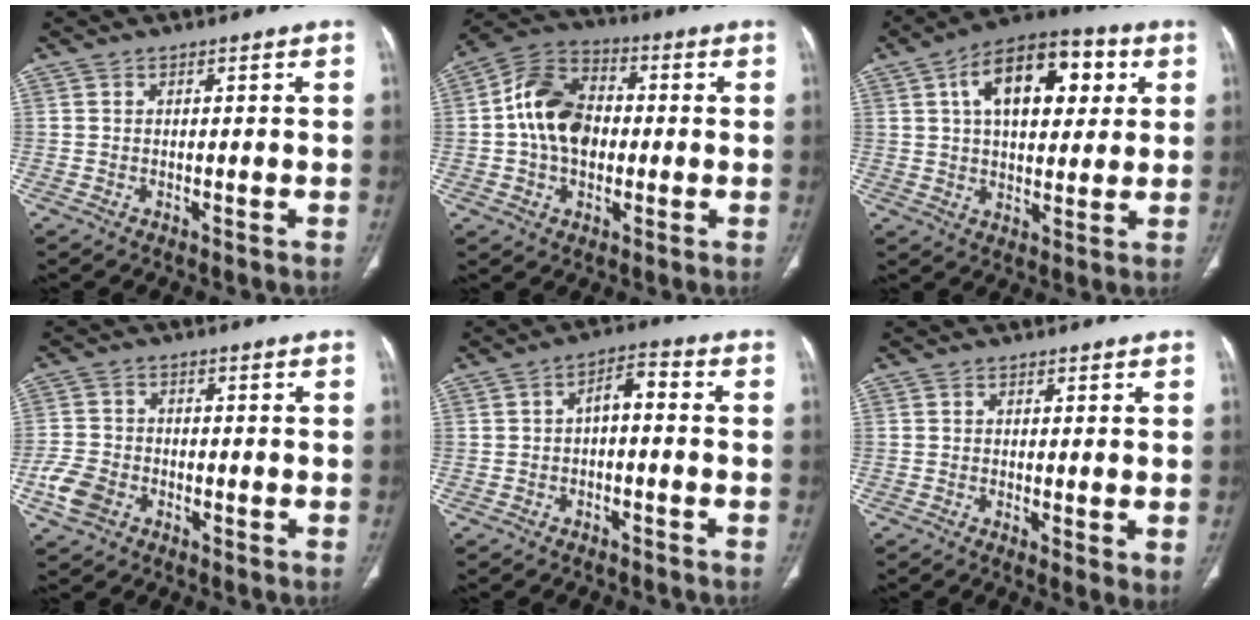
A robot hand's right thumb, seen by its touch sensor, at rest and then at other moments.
{"total": 13.4, "force": [-0.1, 9.5, 9.4], "torque": [-0.150, 0.028, -0.009]}
{"total": 17.5, "force": [5.5, 9.6, 13.7], "torque": [-0.177, 0.011, 0.081]}
{"total": 5.9, "force": [-2.5, 4.4, 3.1], "torque": [-0.060, 0.013, -0.047]}
{"total": 4.5, "force": [-0.8, 2.3, 3.8], "torque": [-0.055, 0.031, -0.019]}
{"total": 5.6, "force": [-0.6, 1.5, 5.4], "torque": [-0.085, -0.021, -0.010]}